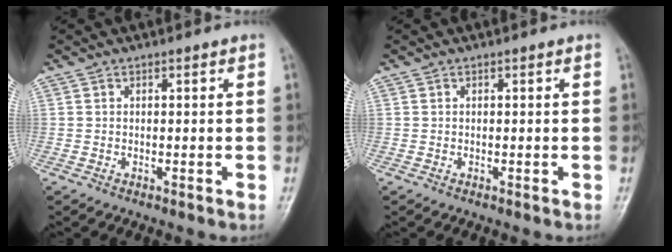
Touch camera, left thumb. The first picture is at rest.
{"total": 0.0}